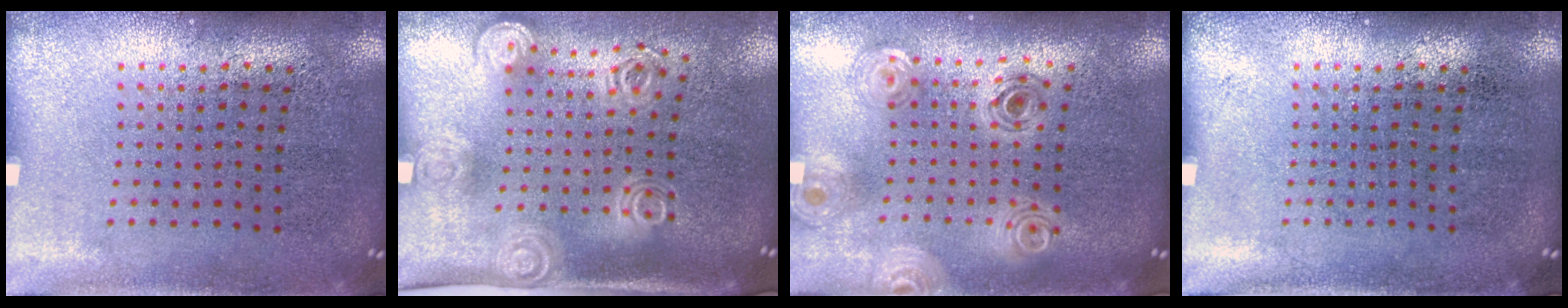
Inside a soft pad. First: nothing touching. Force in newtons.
{"total": 2.0, "press": 1.4, "slide": 1.4}
{"total": 1.0, "press": 1.0, "slide": 0.2}
{"total": 0.0}